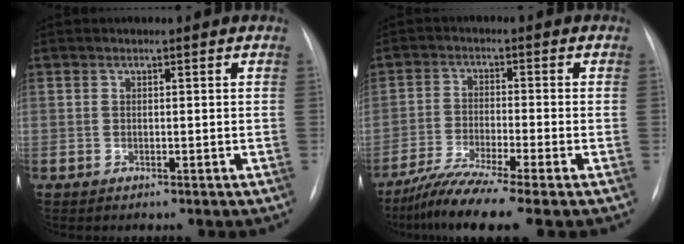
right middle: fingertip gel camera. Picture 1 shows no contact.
{"total": 8.7, "force": [-6.8, -1.2, 5.4], "torque": [-0.101, -0.036, -0.119]}